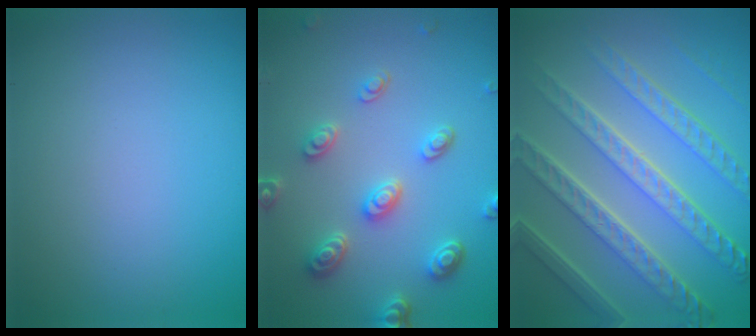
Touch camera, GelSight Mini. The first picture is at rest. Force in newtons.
{"total": 4.4, "press": 3.6, "slide": 2.5}
{"total": 8.4, "press": 6.2, "slide": 5.8}